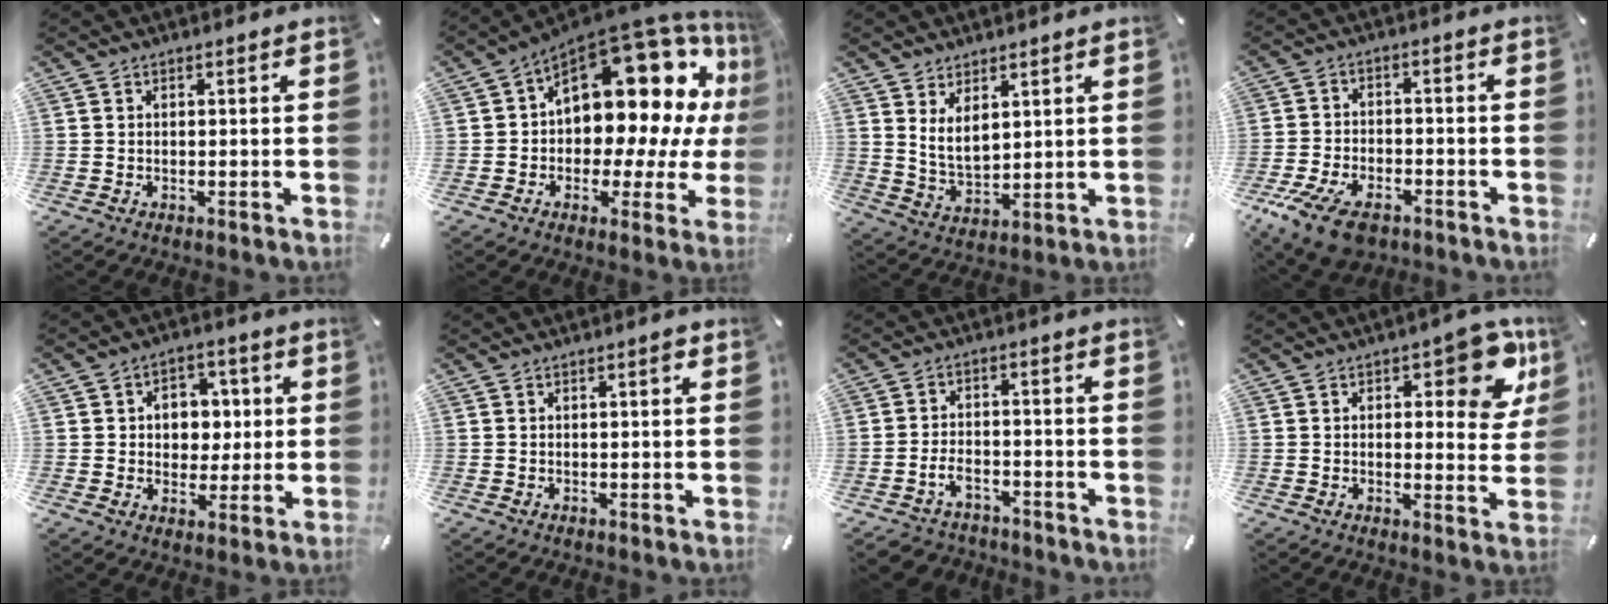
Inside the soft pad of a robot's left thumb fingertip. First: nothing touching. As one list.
[{"total": 20.3, "force": [8.3, 11.8, 14.4], "torque": [-0.193, -0.081, 0.142]}, {"total": 6.1, "force": [3.6, 3.4, 3.5], "torque": [-0.078, -0.017, 0.065]}, {"total": 10.2, "force": [-6.3, 5.5, 5.9], "torque": [-0.125, 0.026, -0.115]}, {"total": 7.9, "force": [1.0, 7.0, 3.5], "torque": [-0.039, 0.000, 0.015]}, {"total": 1.0, "force": [0.3, 0.3, 1.0], "torque": [-0.018, 0.004, 0.003]}, {"total": 5.2, "force": [-3.0, 3.4, 2.5], "torque": [-0.060, 0.011, -0.059]}, {"total": 11.3, "force": [5.3, 5.0, 8.6], "torque": [-0.099, -0.025, 0.085]}]